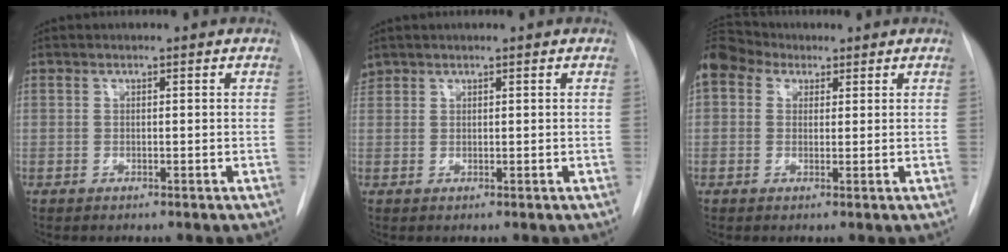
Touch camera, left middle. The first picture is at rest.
{"total": 1.5, "force": [1.2, 0.8, 0.0], "torque": [-0.005, 0.016, 0.026]}
{"total": 11.0, "force": [6.3, 7.8, 4.5], "torque": [-0.125, 0.056, 0.117]}